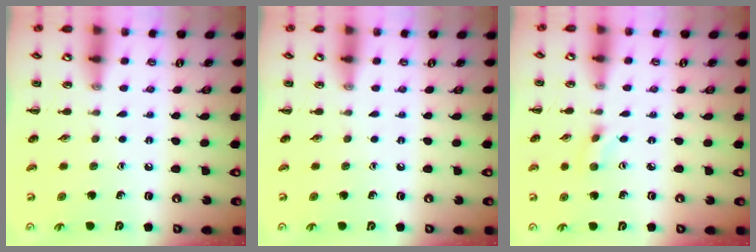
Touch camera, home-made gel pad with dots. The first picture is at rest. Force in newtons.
{"total": 0.0}
{"total": 1.7, "press": 1.6, "slide": 0.7}